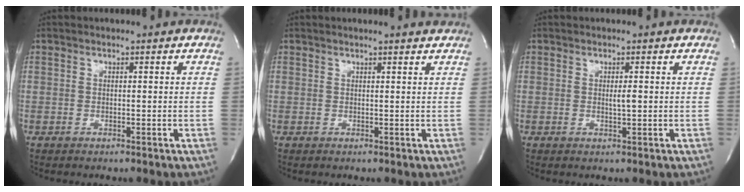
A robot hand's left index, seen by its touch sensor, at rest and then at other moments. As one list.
[{"total": 3.3, "force": [3.2, -0.2, 1.0], "torque": [-0.021, -0.001, 0.030]}, {"total": 1.2, "force": [-0.1, 0.0, 1.2], "torque": [-0.028, -0.008, 0.001]}]